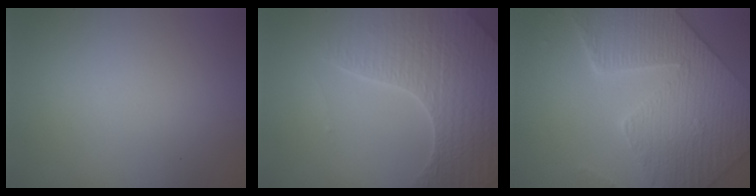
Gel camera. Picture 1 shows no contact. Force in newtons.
{"total": 7.0, "press": 5.2, "slide": 4.7}
{"total": 9.2, "press": 6.8, "slide": 6.2}